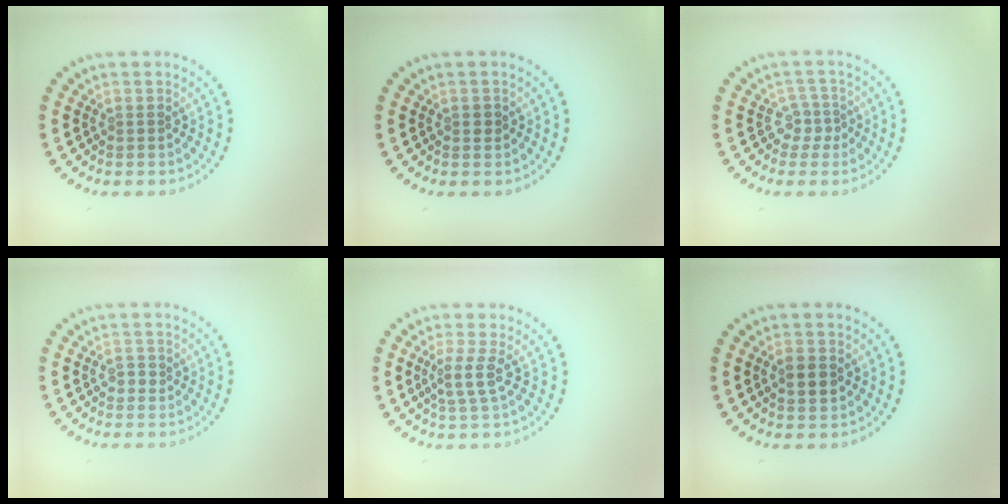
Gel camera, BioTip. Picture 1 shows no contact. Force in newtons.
{"total": 0.9, "press": 0.8, "slide": 0.1}
{"total": 1.9, "press": 1.3, "slide": 1.4}
{"total": 1.0, "press": 1.0, "slide": 0.3}
{"total": 2.3, "press": 1.7, "slide": 1.5}
{"total": 2.3, "press": 2.3, "slide": 0.1}